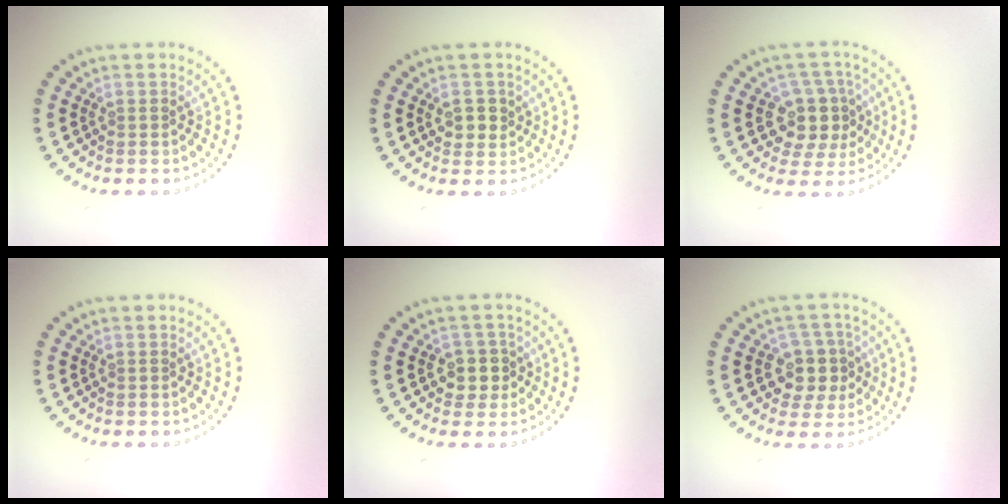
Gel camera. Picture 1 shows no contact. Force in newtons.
{"total": 2.1, "press": 2.1, "slide": 0.6}
{"total": 4.4, "press": 3.8, "slide": 2.2}
{"total": 0.0}
{"total": 2.6, "press": 2.3, "slide": 1.2}
{"total": 4.0, "press": 3.7, "slide": 1.4}